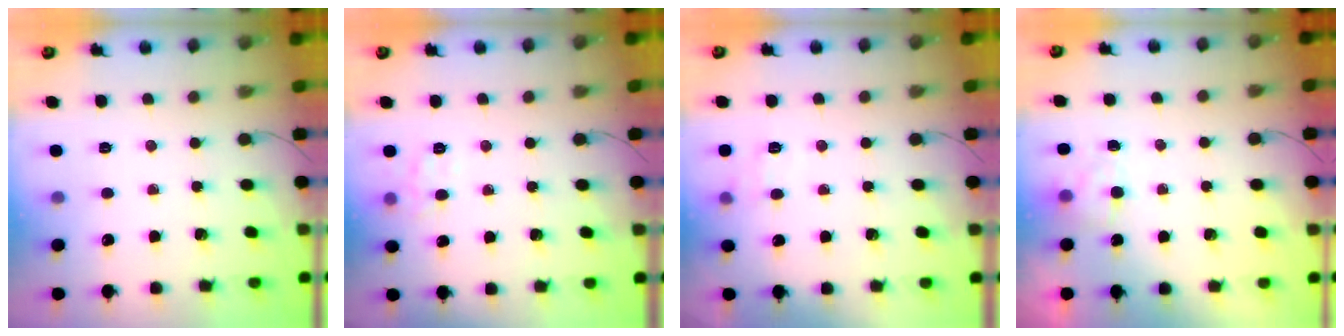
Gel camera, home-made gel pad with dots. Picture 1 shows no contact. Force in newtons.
{"total": 8.0, "press": 7.8, "slide": 1.4}
{"total": 4.5, "press": 4.2, "slide": 1.7}
{"total": 5.1, "press": 4.9, "slide": 1.4}